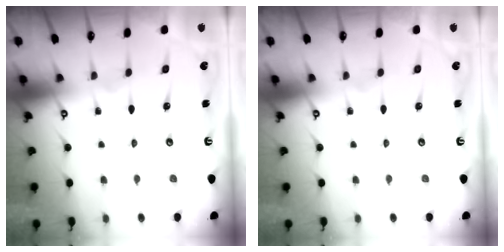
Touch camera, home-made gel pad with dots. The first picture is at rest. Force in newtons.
{"total": 0.0}